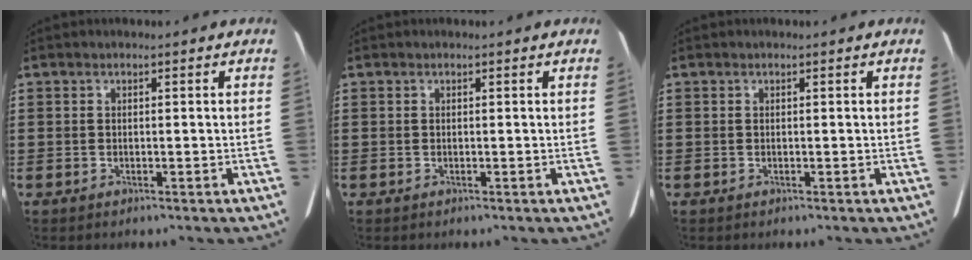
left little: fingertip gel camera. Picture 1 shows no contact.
{"total": 0.0}
{"total": 0.0}